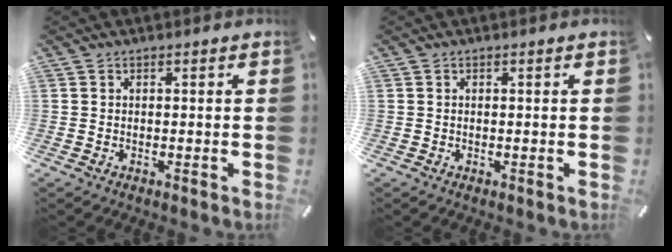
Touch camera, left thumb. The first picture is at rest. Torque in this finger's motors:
{"motor_torque": [-0.01, -0.01, -0.02, 0.15, 0.00]}